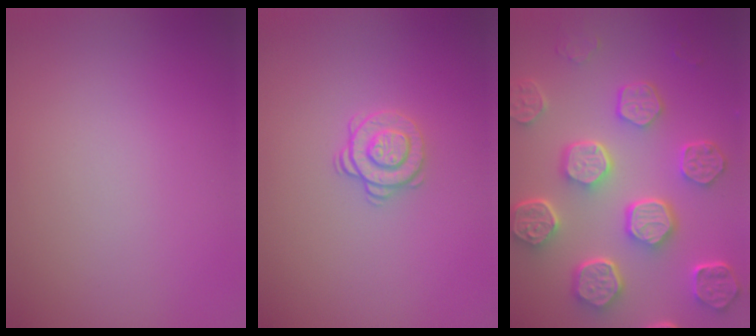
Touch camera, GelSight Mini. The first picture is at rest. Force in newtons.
{"total": 1.7, "press": 1.3, "slide": 1.1}
{"total": 8.2, "press": 6.2, "slide": 5.4}